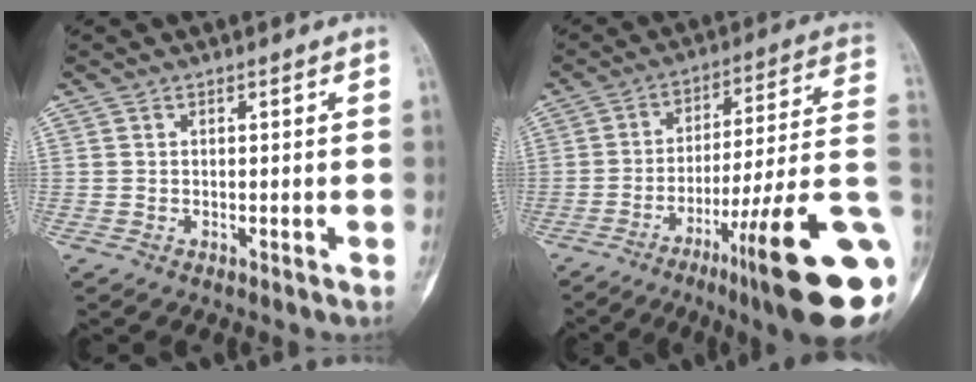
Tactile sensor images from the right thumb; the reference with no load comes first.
{"total": 24.2, "force": [-8.7, 3.1, 22.3], "torque": [-0.265, 0.039, -0.125]}